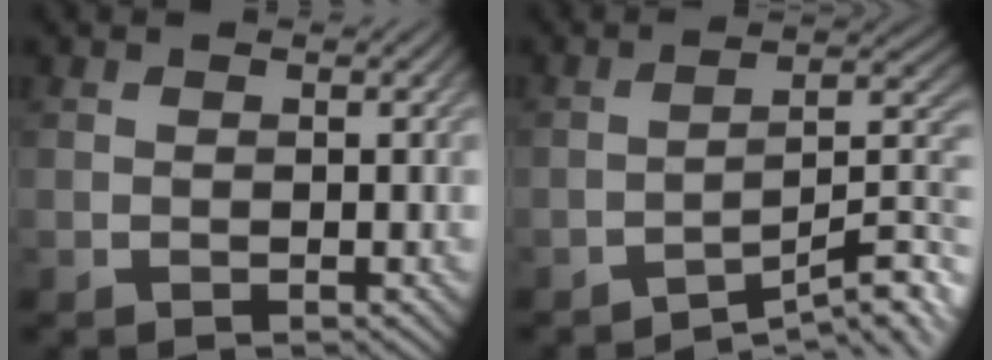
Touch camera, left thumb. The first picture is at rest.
{"total": 8.8, "force": [-6.3, 1.6, 6.1], "torque": [-0.081, 0.011, -0.099]}